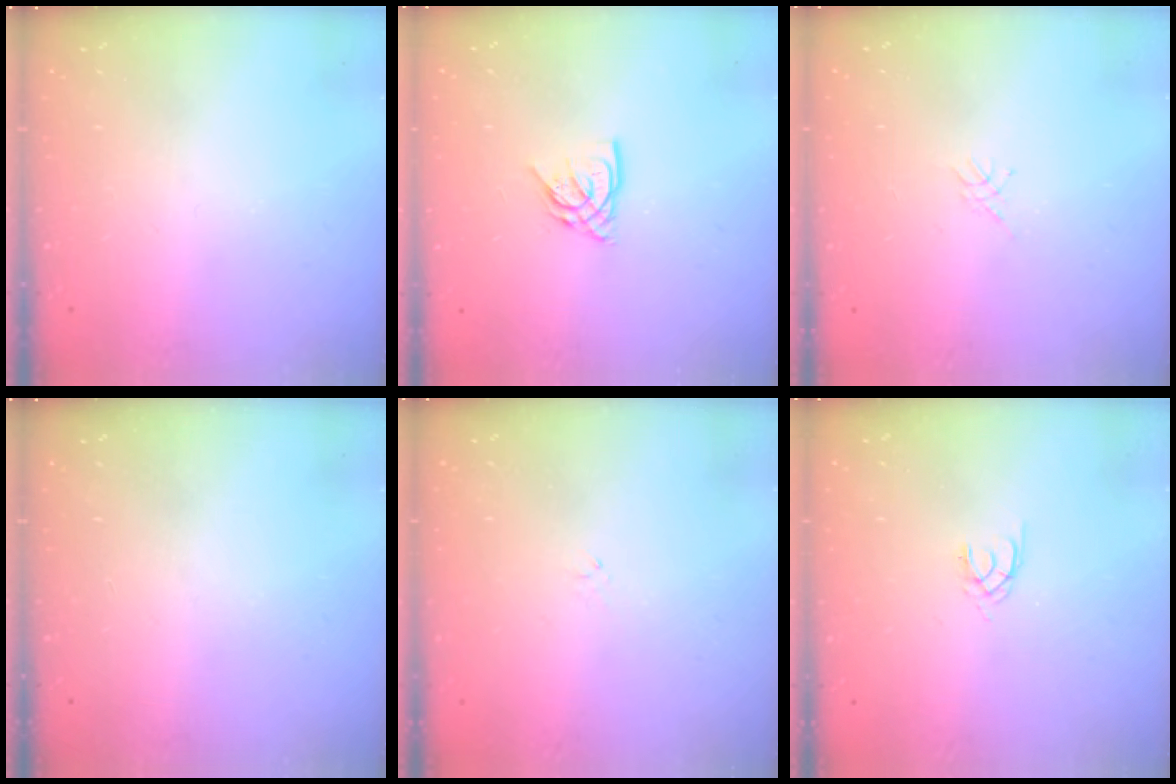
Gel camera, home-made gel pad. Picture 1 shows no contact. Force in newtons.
{"total": 6.8, "press": 6.8, "slide": 0.5}
{"total": 1.1, "press": 1.1, "slide": 0.3}
{"total": 0.0}
{"total": 0.7, "press": 0.5, "slide": 0.4}
{"total": 1.3, "press": 1.2, "slide": 0.3}